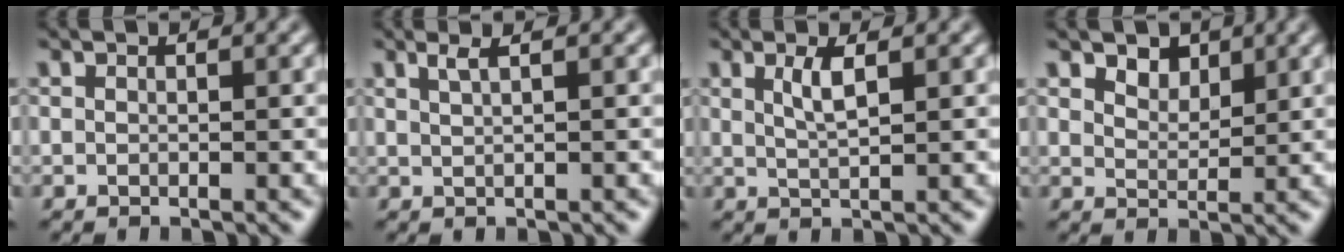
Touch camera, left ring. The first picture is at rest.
{"total": 1.7, "force": [0.9, 0.6, 1.3], "torque": [-0.014, 0.001, 0.009]}
{"total": 2.1, "force": [0.9, 0.5, 1.9], "torque": [-0.036, -0.001, 0.015]}
{"total": 2.2, "force": [1.7, 1.1, 0.8], "torque": [-0.018, -0.011, 0.031]}